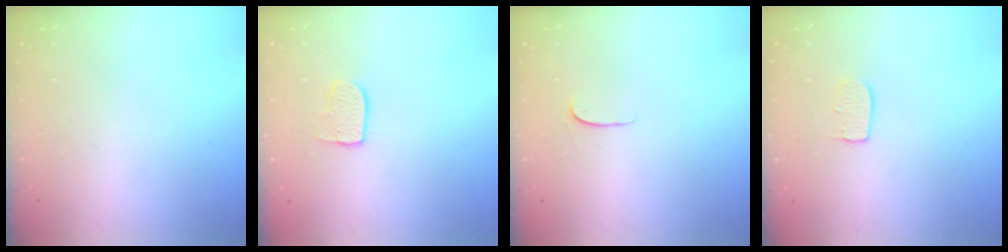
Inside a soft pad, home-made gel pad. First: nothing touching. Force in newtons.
{"total": 6.7, "press": 6.7, "slide": 0.2}
{"total": 4.3, "press": 4.3, "slide": 0.5}
{"total": 5.6, "press": 5.6, "slide": 0.4}